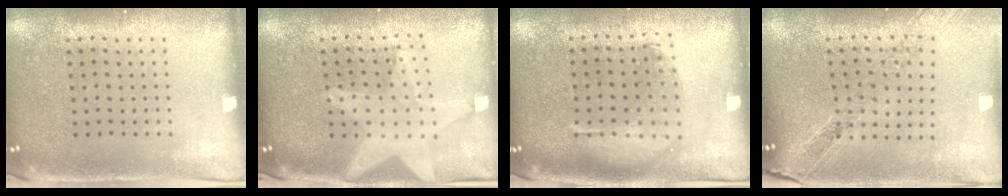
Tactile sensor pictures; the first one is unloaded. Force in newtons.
{"total": 1.9, "press": 1.6, "slide": 0.8}
{"total": 1.4, "press": 1.3, "slide": 0.5}
{"total": 1.0, "press": 1.0, "slide": 0.2}